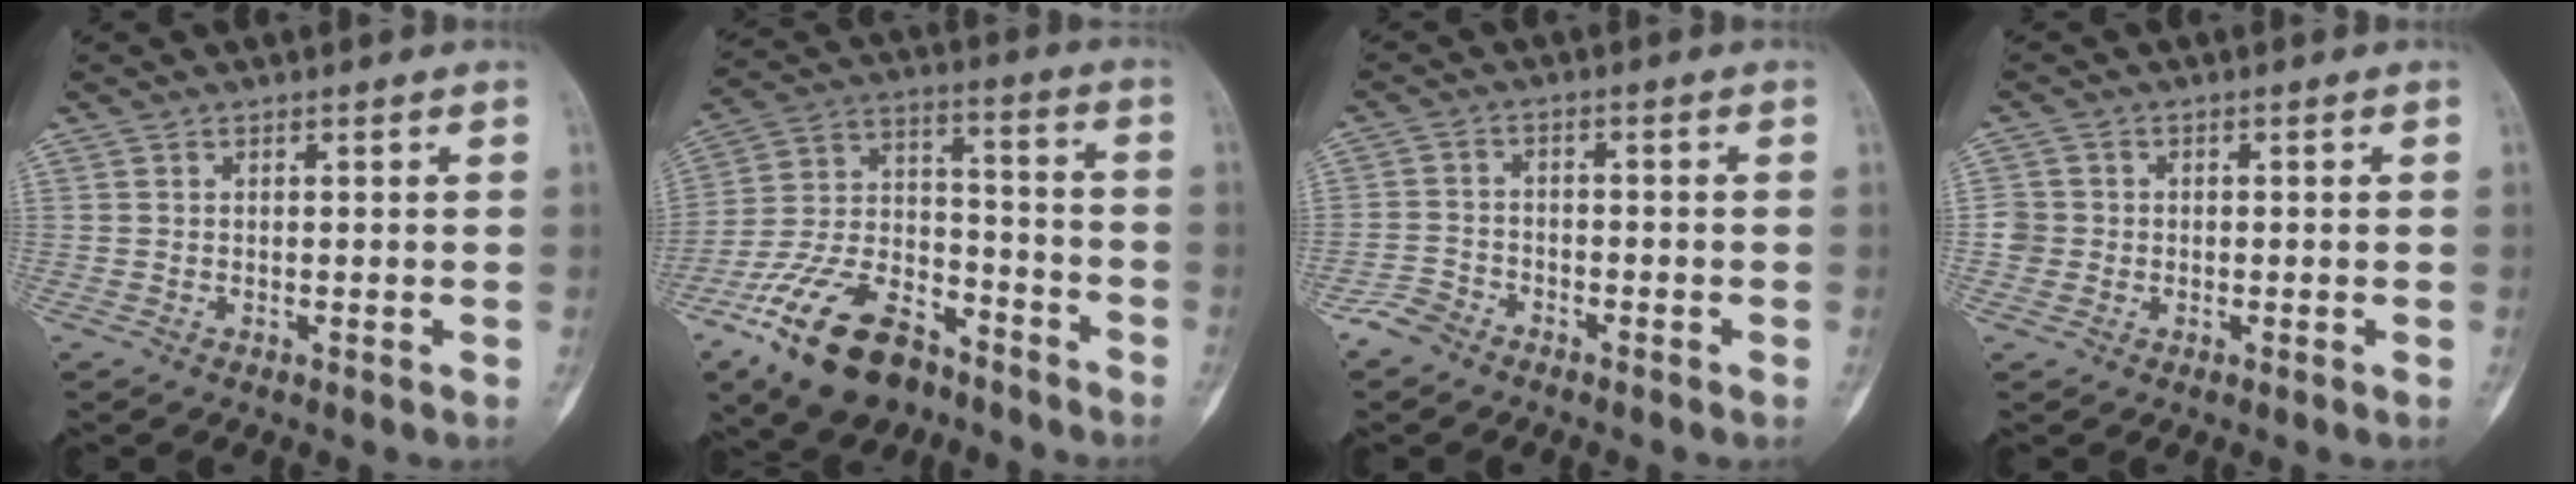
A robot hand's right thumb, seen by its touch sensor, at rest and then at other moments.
{"total": 20.4, "force": [-13.0, 10.5, 11.7], "torque": [-0.216, 0.079, -0.230]}
{"total": 4.1, "force": [-3.2, 2.3, 1.0], "torque": [-0.016, 0.015, -0.068]}
{"total": 3.0, "force": [-0.4, 2.9, 0.3], "torque": [0.019, 0.009, -0.015]}